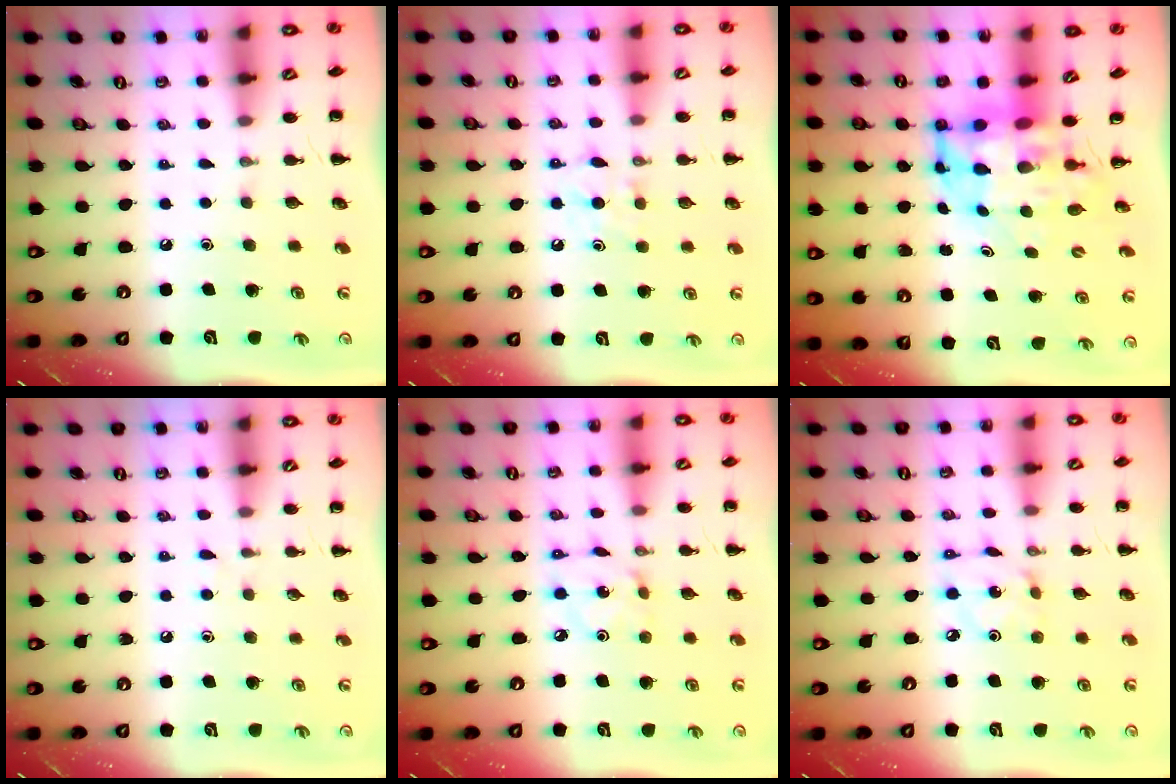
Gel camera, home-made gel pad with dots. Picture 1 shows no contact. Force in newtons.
{"total": 5.3, "press": 5.0, "slide": 1.7}
{"total": 7.5, "press": 7.2, "slide": 2.1}
{"total": 2.5, "press": 2.1, "slide": 1.3}
{"total": 2.4, "press": 2.4, "slide": 0.4}
{"total": 2.4, "press": 2.4, "slide": 0.4}